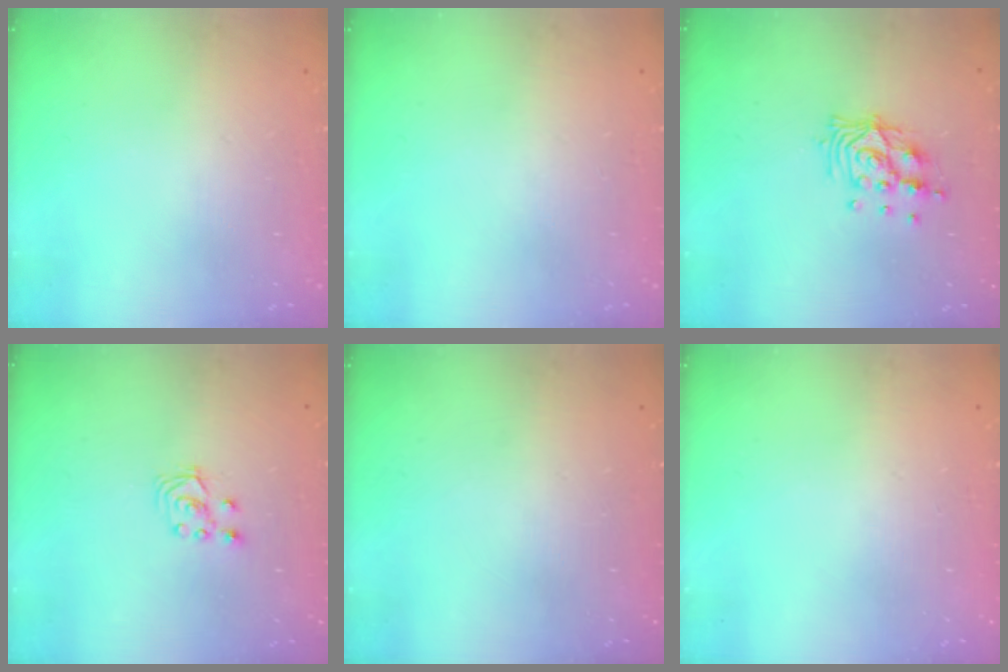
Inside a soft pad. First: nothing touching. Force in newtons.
{"total": 0.0}
{"total": 11.0, "press": 11.0, "slide": 1.3}
{"total": 2.8, "press": 2.7, "slide": 0.7}
{"total": 0.0}
{"total": 0.0}